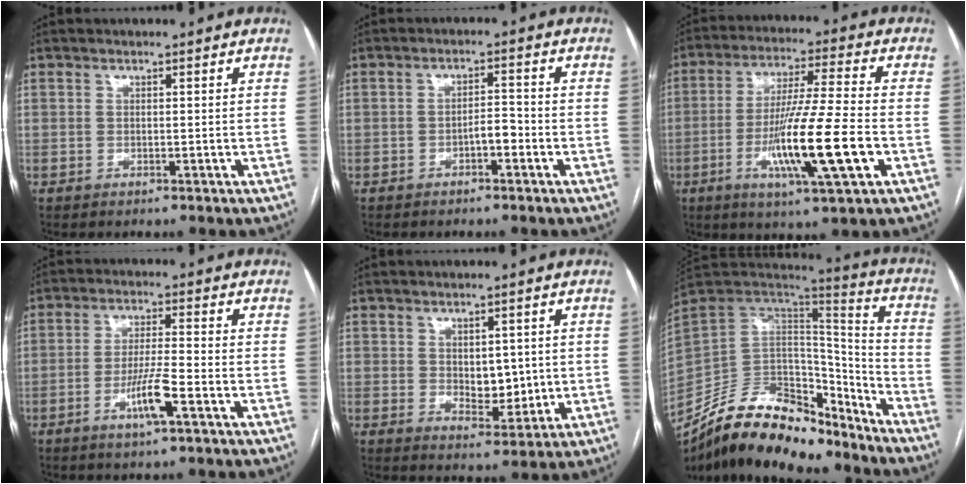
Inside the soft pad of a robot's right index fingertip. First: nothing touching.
{"total": 2.8, "force": [-1.4, 0.9, 2.3], "torque": [-0.032, 0.007, -0.022]}
{"total": 15.1, "force": [-4.4, 0.1, 14.5], "torque": [-0.271, -0.019, -0.080]}
{"total": 6.2, "force": [-2.8, 0.0, 5.5], "torque": [-0.107, -0.007, -0.053]}
{"total": 5.2, "force": [0.4, 3.0, 4.2], "torque": [-0.059, -0.004, 0.018]}
{"total": 22.9, "force": [-18.4, 9.5, 9.7], "torque": [-0.195, 0.029, -0.308]}